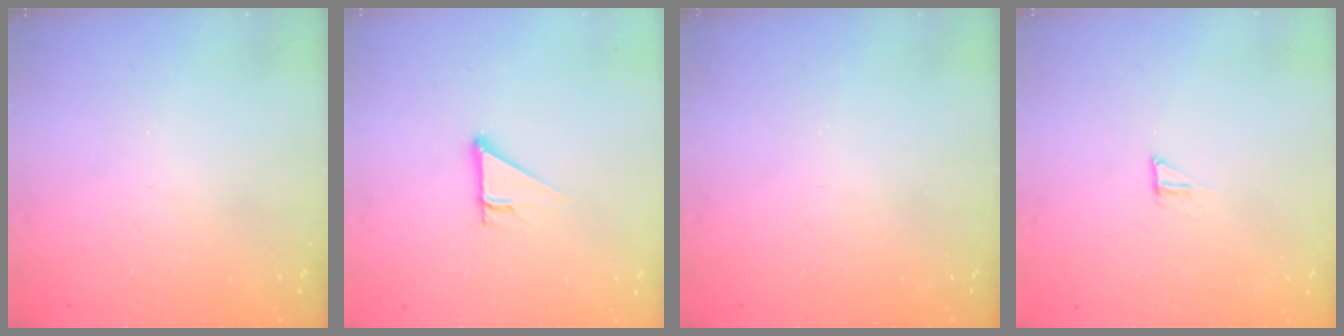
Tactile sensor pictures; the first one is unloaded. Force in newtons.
{"total": 2.7, "press": 2.7, "slide": 0.1}
{"total": 0.0}
{"total": 5.1, "press": 5.1, "slide": 0.4}